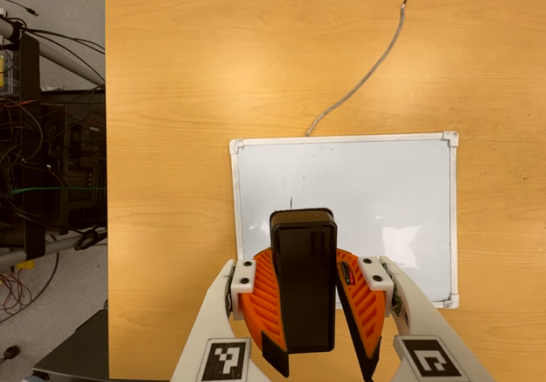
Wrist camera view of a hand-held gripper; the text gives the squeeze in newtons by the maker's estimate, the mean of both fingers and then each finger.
{"total": 10.6, "left": 10.7, "right": 10.5}